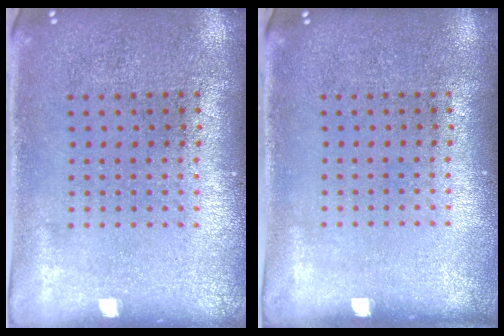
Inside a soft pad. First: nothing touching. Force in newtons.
{"total": 0.0}